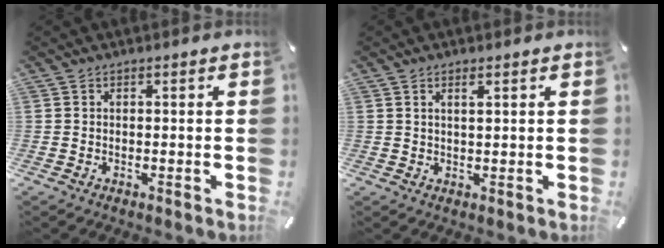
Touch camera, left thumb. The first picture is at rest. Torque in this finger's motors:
{"motor_torque": [-0.24, -0.58, 0.05, 0.09, -0.02]}